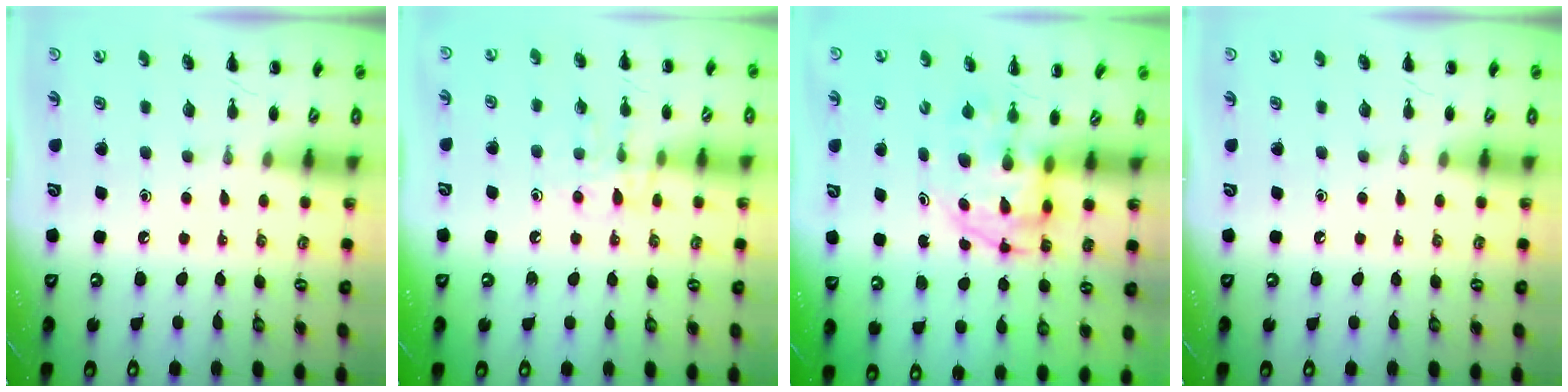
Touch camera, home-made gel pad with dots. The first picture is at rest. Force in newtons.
{"total": 9.8, "press": 9.8, "slide": 0.9}
{"total": 3.5, "press": 3.4, "slide": 0.5}
{"total": 0.0}